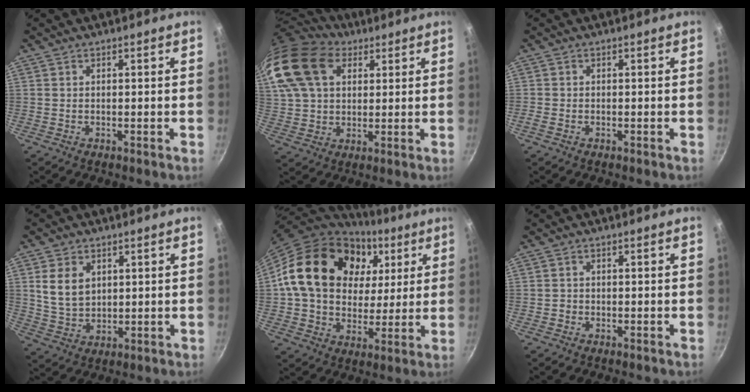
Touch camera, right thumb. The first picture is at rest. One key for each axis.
{"total": 22.6, "fx": 9.0, "fy": 15.8, "fz": 13.4, "tx": -0.295, "ty": 0.025, "tz": 0.162}
{"total": 0.9, "fx": -0.6, "fy": 0.5, "fz": 0.3, "tx": -0.012, "ty": 0.002, "tz": -0.015}
{"total": 7.4, "fx": 2.3, "fy": 5.3, "fz": 4.7, "tx": -0.072, "ty": -0.014, "tz": 0.051}
{"total": 25.2, "fx": 7.3, "fy": 18.8, "fz": 15.1, "tx": -0.245, "ty": 0.011, "tz": 0.124}
{"total": 0.9, "fx": -0.4, "fy": 0.8, "fz": 0.1, "tx": 0.000, "ty": 0.002, "tz": -0.007}